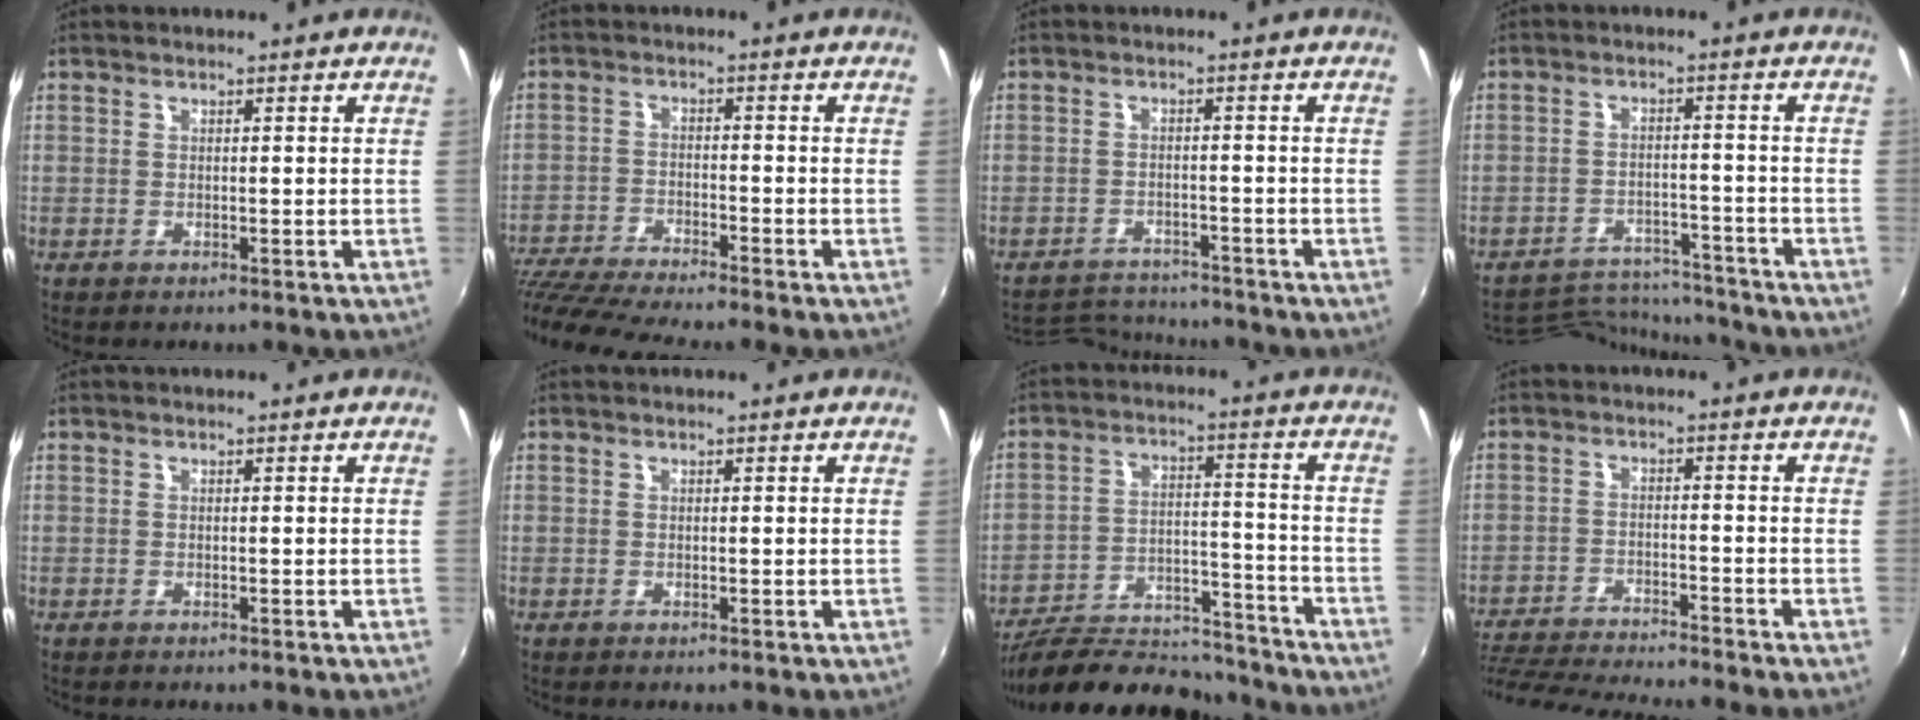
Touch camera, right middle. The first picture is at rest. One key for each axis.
{"total": 11.9, "fx": -10.6, "fy": -0.2, "fz": 5.2, "tx": -0.127, "ty": -0.030, "tz": -0.192}
{"total": 7.2, "fx": -7.1, "fy": 1.3, "fz": 0.8, "tx": -0.034, "ty": 0.008, "tz": -0.113}
{"total": 11.8, "fx": -11.4, "fy": 2.3, "fz": 2.0, "tx": -0.058, "ty": 0.017, "tz": -0.167}
{"total": 0.0}
{"total": 0.0}
{"total": 21.8, "fx": -19.2, "fy": 6.5, "fz": 8.0, "tx": -0.149, "ty": 0.015, "tz": -0.271}
{"total": 13.4, "fx": -12.1, "fy": -0.1, "fz": 5.7, "tx": -0.131, "ty": -0.021, "tz": -0.199}